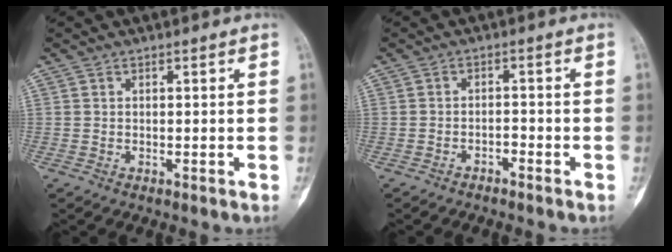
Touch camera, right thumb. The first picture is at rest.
{"total": 1.8, "force": [-1.6, 0.6, 0.5], "torque": [-0.009, 0.018, -0.027]}